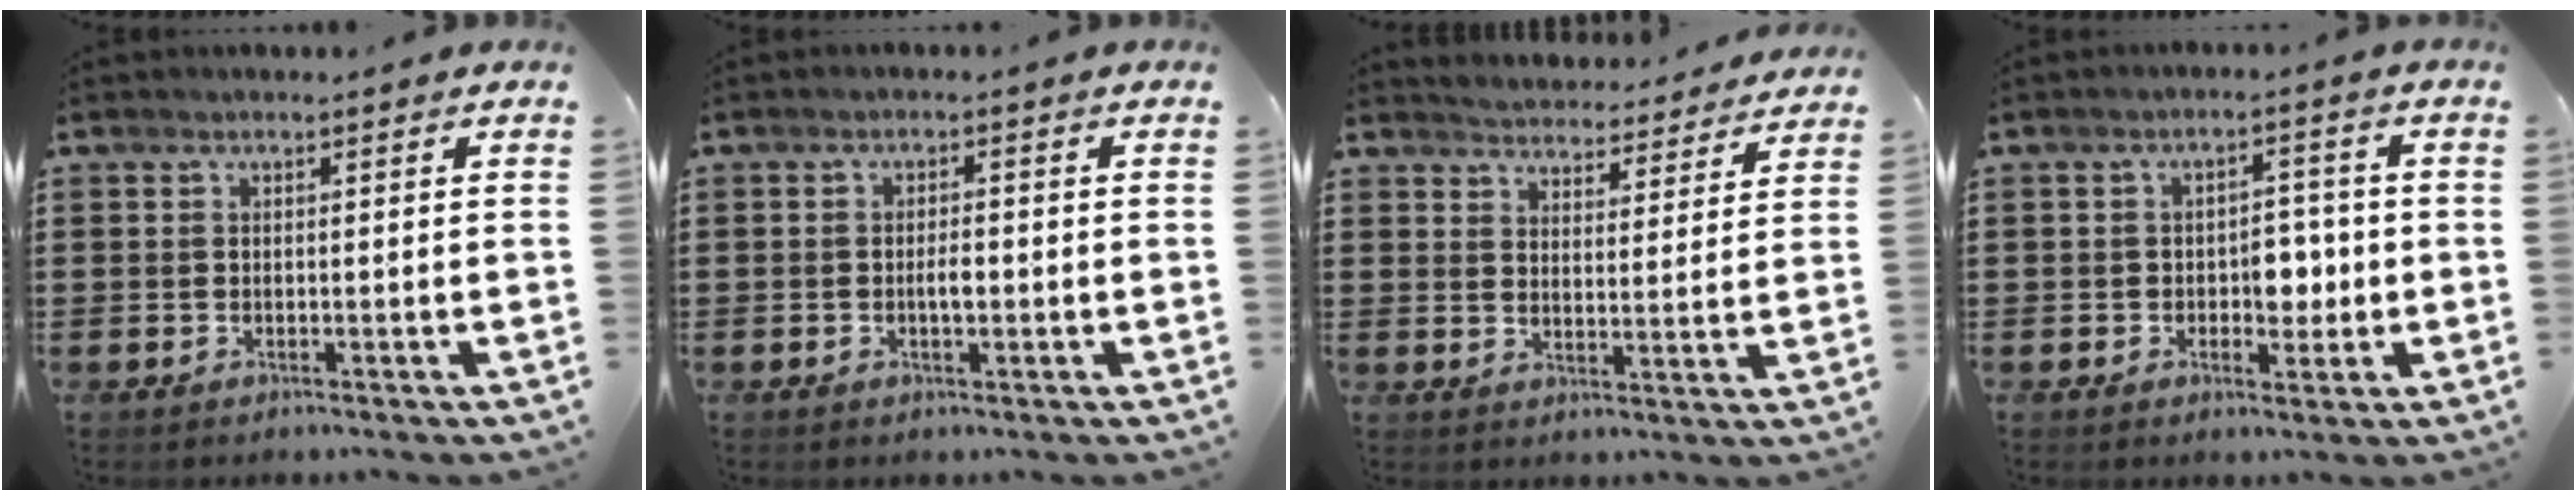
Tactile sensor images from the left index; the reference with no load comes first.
{"total": 2.3, "force": [-0.3, 0.8, 2.1], "torque": [-0.041, 0.003, -0.007]}
{"total": 3.9, "force": [3.8, -0.3, -0.6], "torque": [-0.011, -0.031, 0.063]}
{"total": 4.7, "force": [-0.7, 3.1, 3.5], "torque": [-0.062, 0.005, -0.017]}